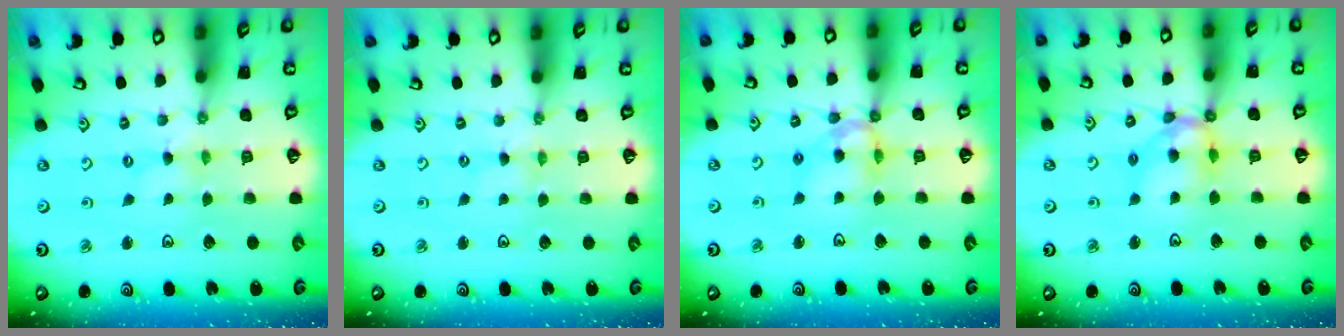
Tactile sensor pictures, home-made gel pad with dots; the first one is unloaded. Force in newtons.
{"total": 0.0}
{"total": 10.8, "press": 10.7, "slide": 1.2}
{"total": 11.3, "press": 11.3, "slide": 1.2}